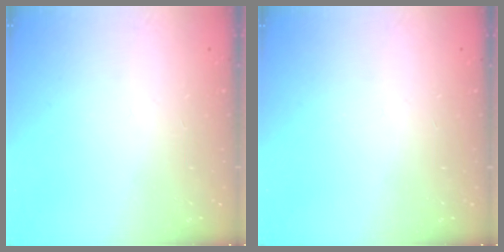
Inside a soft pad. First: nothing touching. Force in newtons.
{"total": 0.0}